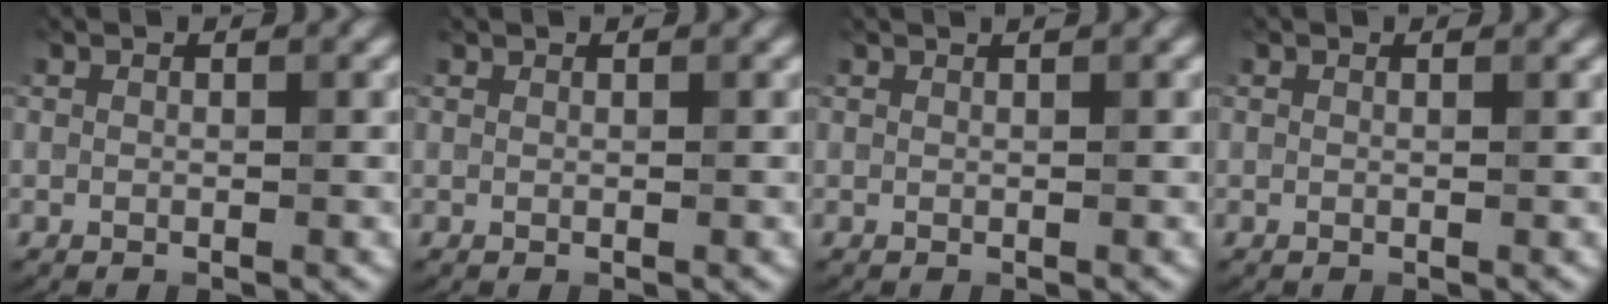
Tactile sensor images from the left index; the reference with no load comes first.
{"total": 0.0}
{"total": 0.7, "force": [0.6, 0.1, 0.4], "torque": [-0.007, -0.003, 0.004]}
{"total": 0.6, "force": [0.6, 0.1, 0.1], "torque": [-0.005, -0.005, 0.005]}